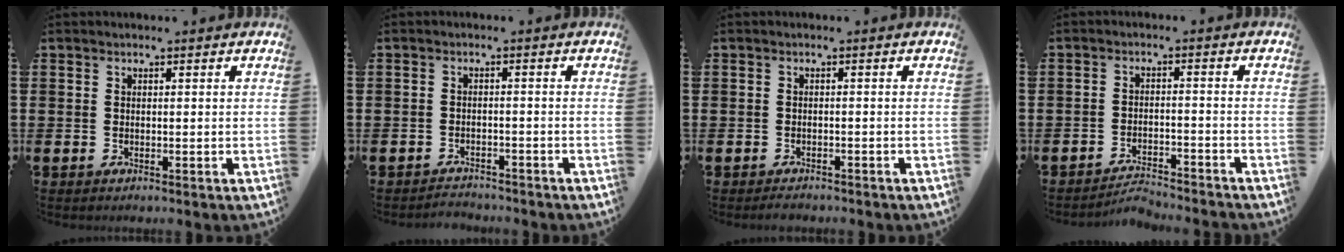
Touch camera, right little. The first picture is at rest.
{"total": 1.7, "force": [-1.7, 0.1, -0.2], "torque": [-0.002, 0.004, -0.038]}
{"total": 0.9, "force": [-0.9, 0.1, 0.1], "torque": [-0.004, -0.001, -0.019]}
{"total": 2.9, "force": [-2.9, 0.0, 0.1], "torque": [-0.006, 0.003, -0.061]}